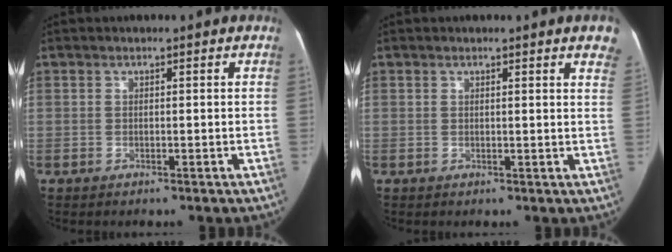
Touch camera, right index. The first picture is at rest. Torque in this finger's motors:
{"motor_torque": [0.22, 0.29, 0.01, 0.00]}